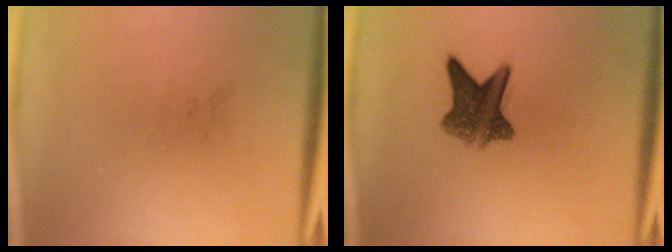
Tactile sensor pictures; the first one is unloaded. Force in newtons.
{"total": 7.3}